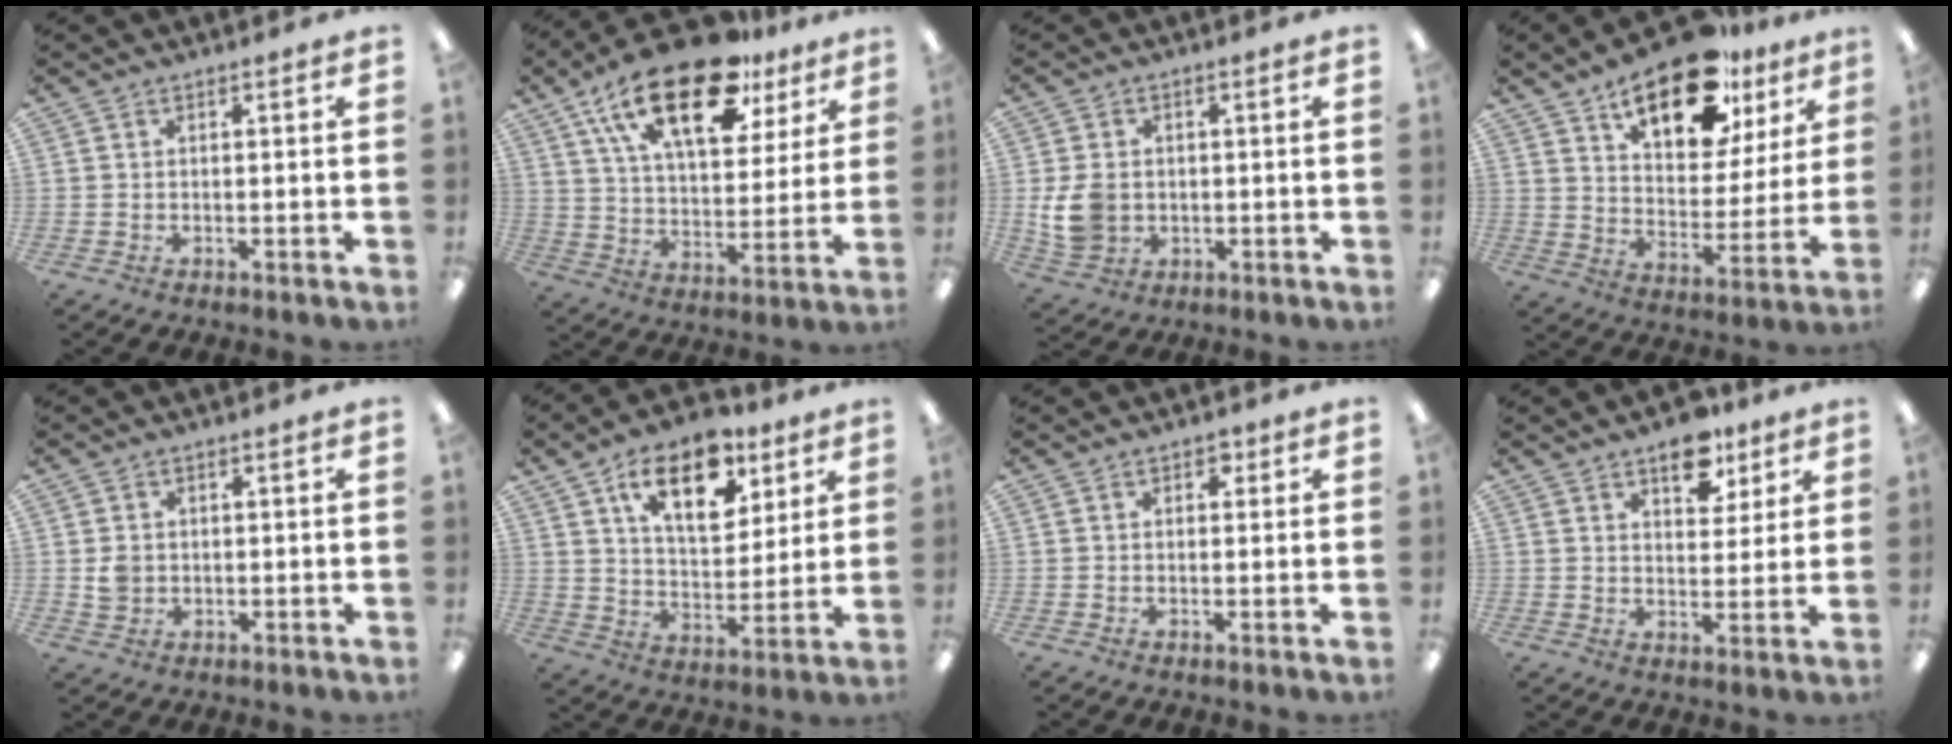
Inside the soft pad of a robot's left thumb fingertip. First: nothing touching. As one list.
[{"total": 23.3, "force": [14.0, 10.6, 15.3], "torque": [-0.256, -0.065, 0.241]}, {"total": 7.5, "force": [-0.4, 6.2, 4.1], "torque": [-0.094, 0.007, -0.004]}, {"total": 19.7, "force": [13.4, 9.1, 11.3], "torque": [-0.167, -0.071, 0.226]}, {"total": 3.2, "force": [0.3, 2.8, 1.4], "torque": [-0.018, 0.003, 0.004]}, {"total": 17.4, "force": [9.6, 9.1, 11.2], "torque": [-0.164, -0.033, 0.162]}, {"total": 2.1, "force": [1.1, 1.4, 1.1], "torque": [-0.006, -0.002, 0.015]}, {"total": 9.7, "force": [6.4, 5.3, 5.1], "torque": [-0.046, -0.033, 0.105]}]